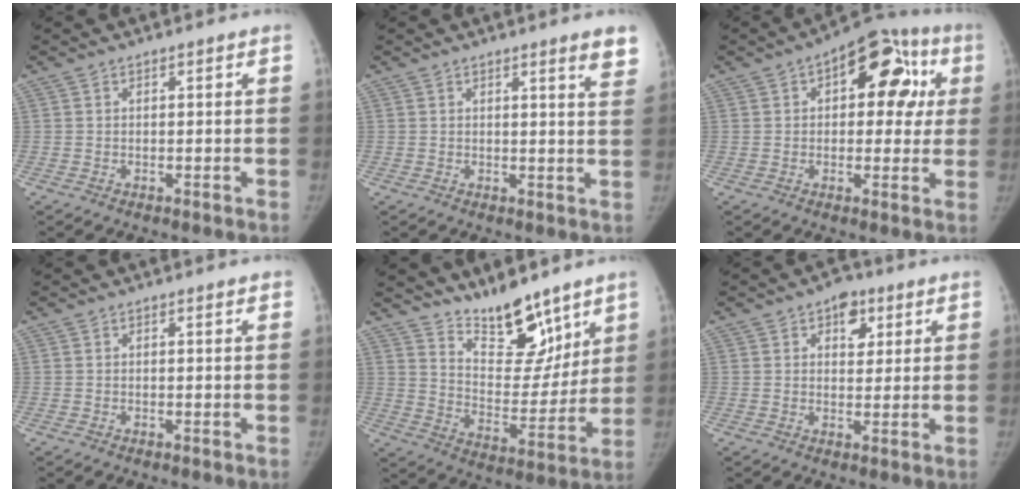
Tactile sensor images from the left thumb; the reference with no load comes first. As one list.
[{"total": 5.1, "force": [3.6, 0.4, 3.5], "torque": [-0.032, -0.019, 0.037]}, {"total": 16.3, "force": [4.5, 9.2, 12.7], "torque": [-0.096, 0.026, 0.048]}, {"total": 0.7, "force": [0.5, 0.1, 0.4], "torque": [-0.004, 0.001, 0.005]}, {"total": 15.4, "force": [11.7, 6.5, 7.6], "torque": [-0.059, -0.088, 0.202]}, {"total": 5.9, "force": [2.9, 3.9, 3.3], "torque": [-0.010, -0.006, 0.036]}]